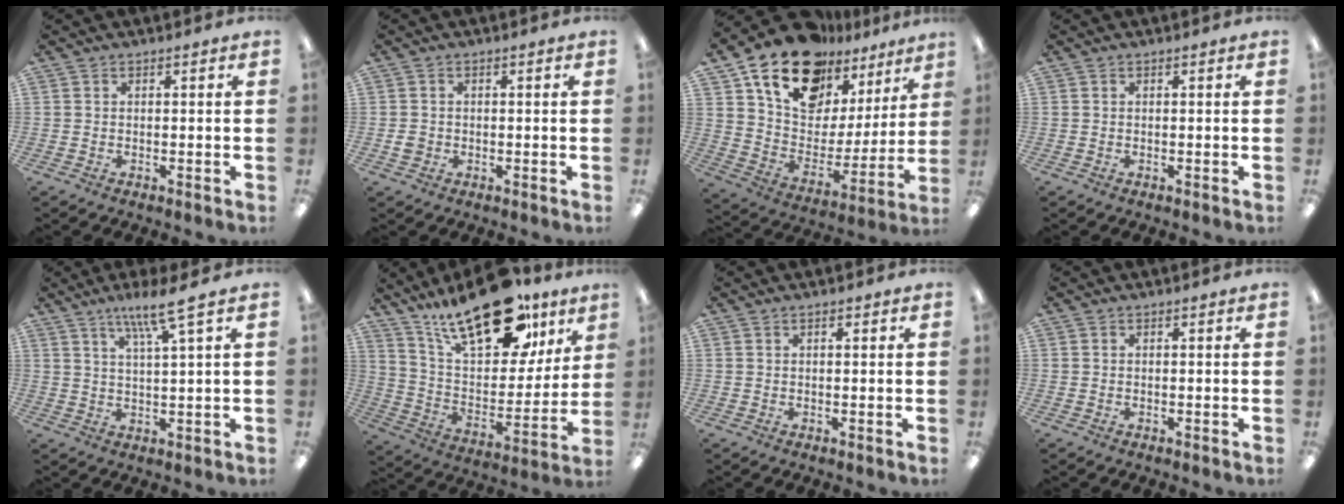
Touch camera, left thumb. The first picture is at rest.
{"total": 2.0, "force": [-0.4, 1.9, 0.3], "torque": [-0.006, 0.005, -0.008]}
{"total": 18.8, "force": [13.8, 10.6, 7.0], "torque": [-0.143, -0.090, 0.251]}
{"total": 0.0}
{"total": 7.6, "force": [5.2, 0.4, 5.5], "torque": [-0.105, -0.019, 0.085]}
{"total": 25.7, "force": [17.5, 11.3, 15.1], "torque": [-0.235, -0.095, 0.298]}
{"total": 0.6, "force": [0.4, 0.4, 0.1], "torque": [-0.004, 0.002, 0.007]}
{"total": 0.0}